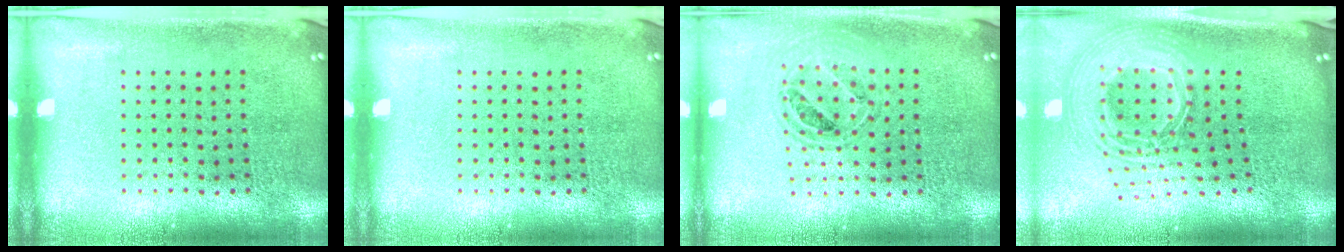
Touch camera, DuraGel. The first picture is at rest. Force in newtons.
{"total": 0.0}
{"total": 0.7, "press": 0.7, "slide": 0.1}
{"total": 2.8, "press": 1.9, "slide": 2.0}